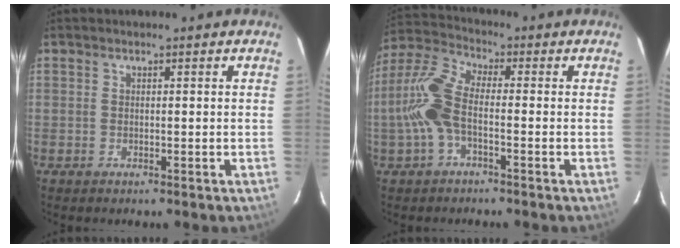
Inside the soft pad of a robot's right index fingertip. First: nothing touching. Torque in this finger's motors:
{"motor_torque": [0.95, -0.57, 0.67, 0.21]}